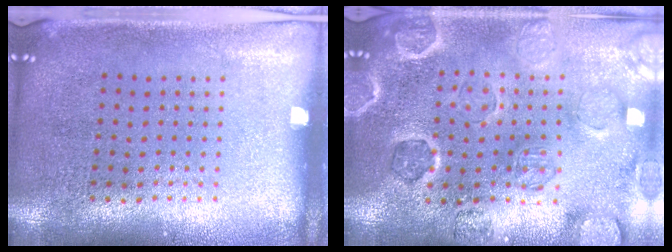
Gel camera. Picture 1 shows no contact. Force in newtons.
{"total": 1.6, "press": 1.6, "slide": 0.2}